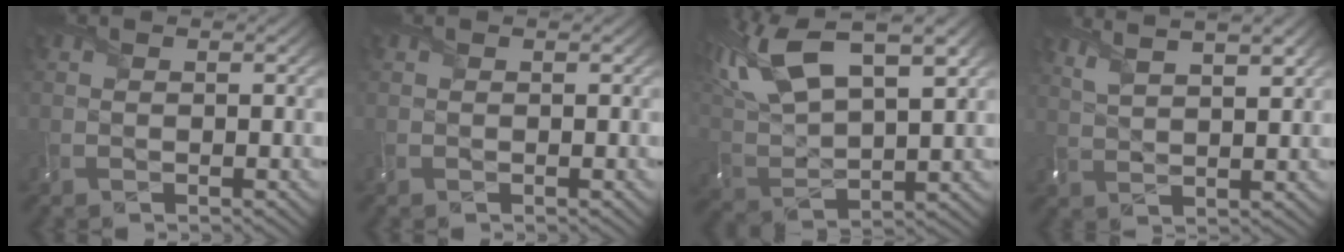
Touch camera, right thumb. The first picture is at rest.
{"total": 0.0}
{"total": 14.7, "force": [8.0, 5.9, 10.8], "torque": [-0.253, 0.023, 0.146]}
{"total": 7.8, "force": [5.3, 2.1, 5.3], "torque": [-0.091, 0.023, 0.077]}